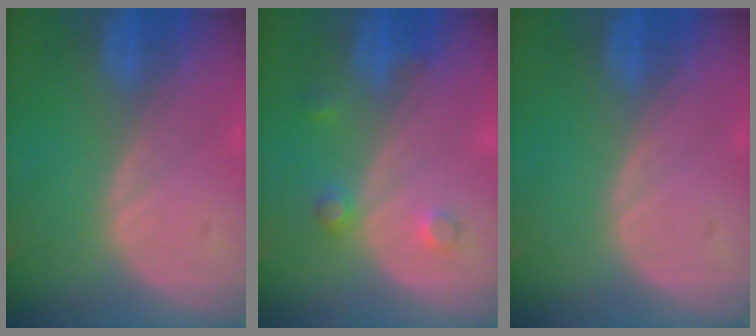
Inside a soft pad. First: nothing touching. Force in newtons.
{"total": 2.6, "press": 2.6, "slide": 0.3}
{"total": 0.0}